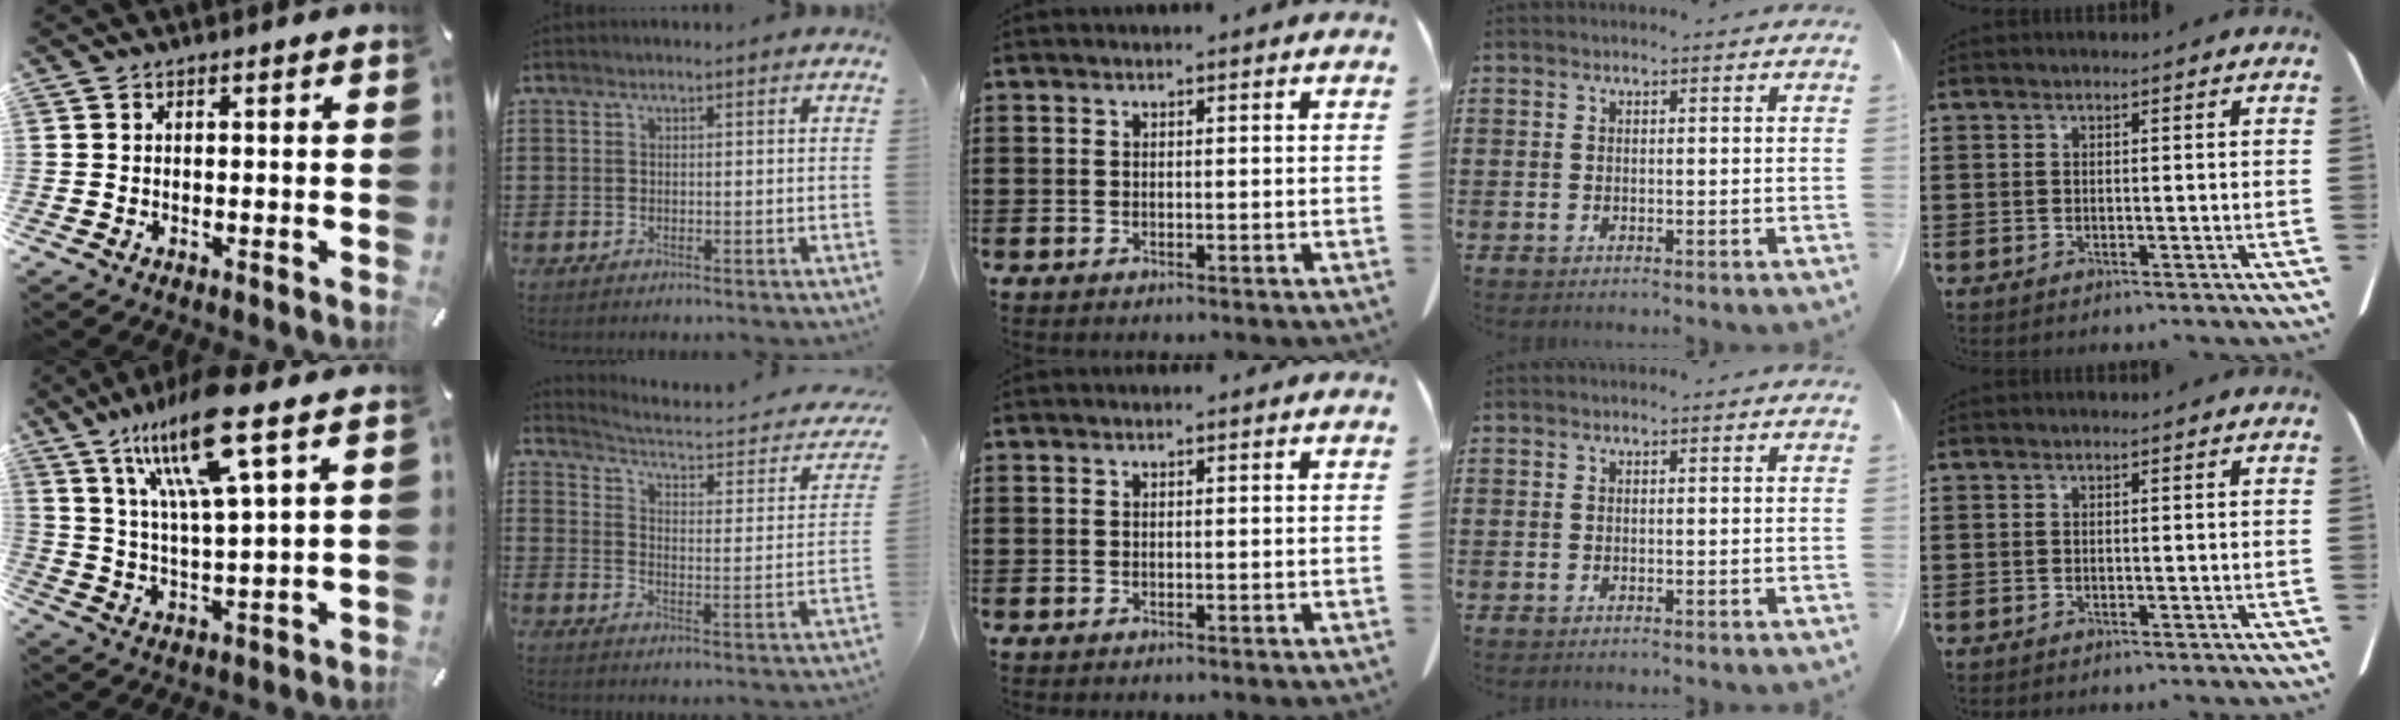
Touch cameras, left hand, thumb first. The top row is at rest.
{"thumb": {"total": 17.5, "force": [10.6, 3.6, 13.4], "torque": [-0.267, -0.035, 0.169]}, "index": {"total": 2.9, "force": [2.5, 0.5, 1.5], "torque": [-0.048, -0.025, 0.030]}}